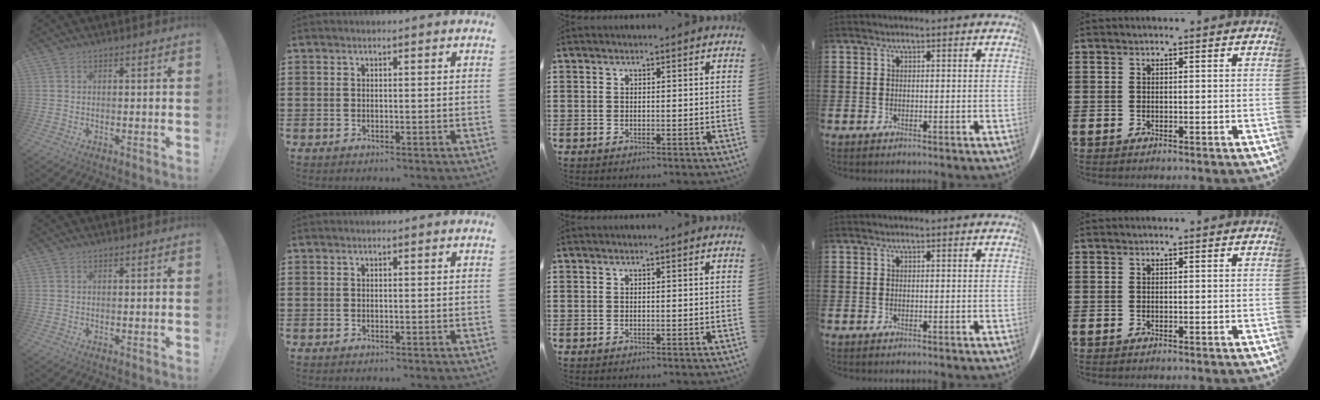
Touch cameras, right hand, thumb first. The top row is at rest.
{}